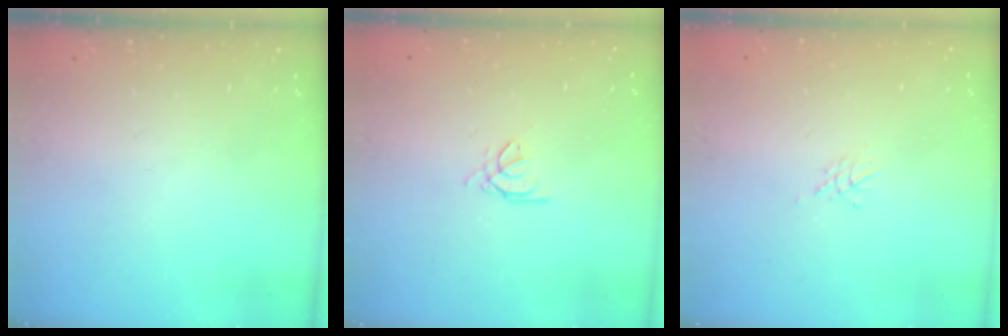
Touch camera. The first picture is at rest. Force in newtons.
{"total": 1.4, "press": 1.3, "slide": 0.3}
{"total": 5.1, "press": 5.1, "slide": 0.2}